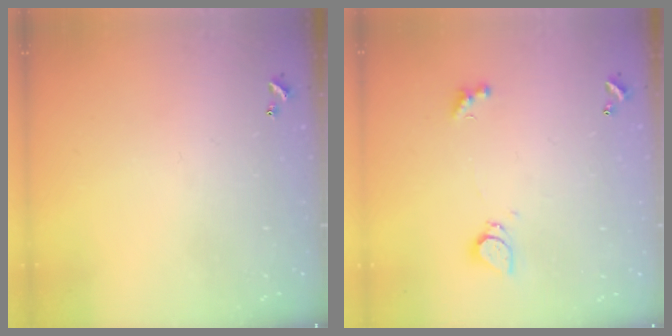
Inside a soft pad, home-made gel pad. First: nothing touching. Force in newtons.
{"total": 1.0, "press": 0.9, "slide": 0.4}